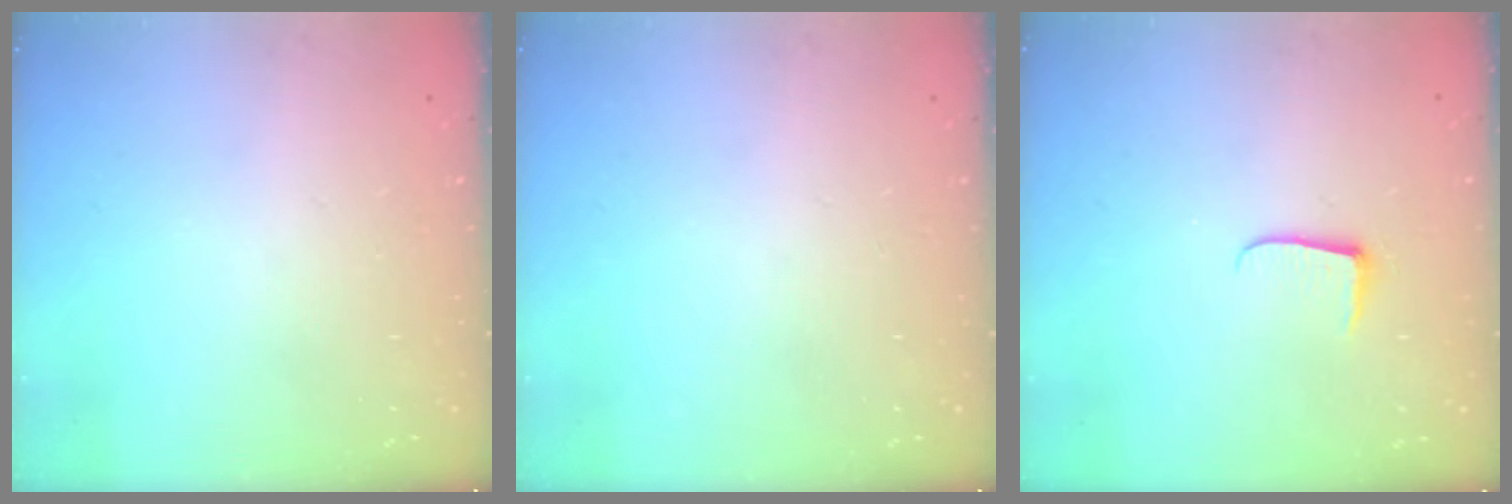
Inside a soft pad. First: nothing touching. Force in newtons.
{"total": 0.0}
{"total": 4.9, "press": 4.8, "slide": 0.6}